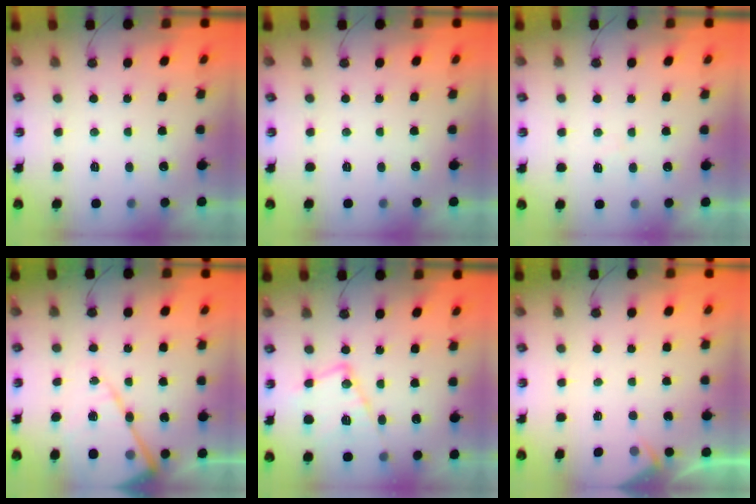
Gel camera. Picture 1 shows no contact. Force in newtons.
{"total": 0.0}
{"total": 5.5, "press": 5.5, "slide": 0.7}
{"total": 16.5, "press": 16.4, "slide": 1.6}
{"total": 16.9, "press": 16.8, "slide": 1.6}
{"total": 2.1, "press": 2.1, "slide": 0.4}